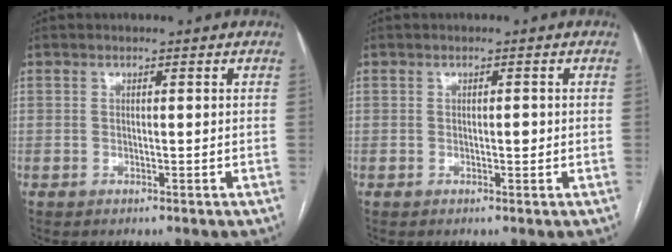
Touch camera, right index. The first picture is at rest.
{"total": 0.9, "force": [-0.1, 0.4, 0.8], "torque": [-0.011, 0.001, -0.002]}